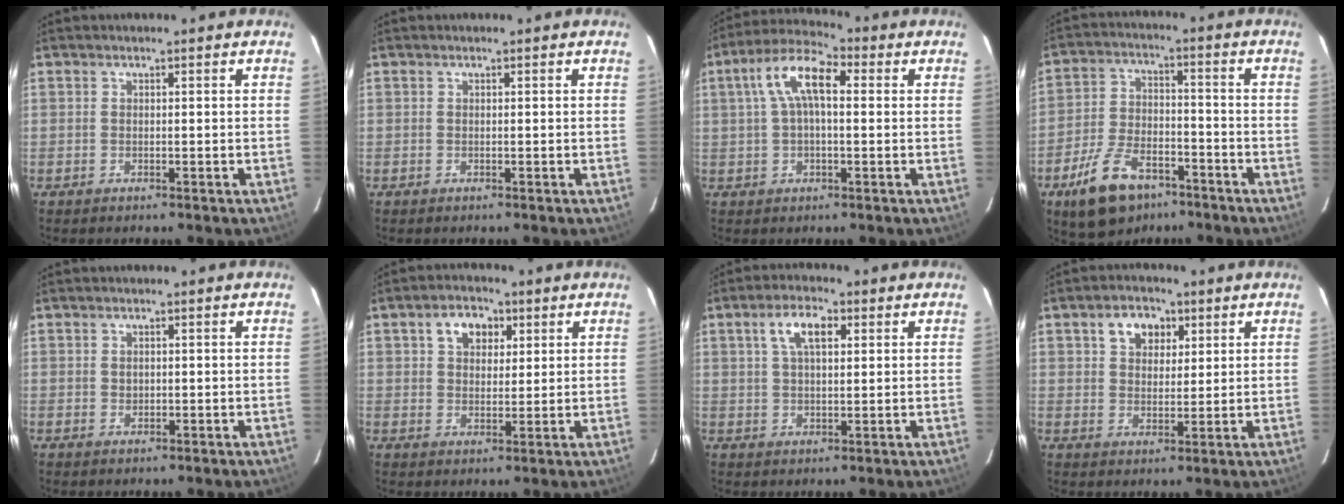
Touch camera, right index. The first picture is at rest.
{"total": 0.0}
{"total": 9.7, "force": [1.9, 4.1, 8.5], "torque": [-0.166, 0.029, 0.029]}
{"total": 13.5, "force": [-8.5, 7.1, 7.6], "torque": [-0.165, -0.002, -0.145]}
{"total": 1.3, "force": [0.1, 1.1, 0.7], "torque": [-0.010, 0.003, 0.003]}
{"total": 6.3, "force": [2.6, 4.4, 3.6], "torque": [-0.058, 0.020, 0.045]}
{"total": 6.4, "force": [2.5, 2.9, 5.2], "torque": [-0.095, 0.015, 0.044]}
{"total": 6.4, "force": [2.9, 4.6, 3.3], "torque": [-0.054, 0.018, 0.051]}